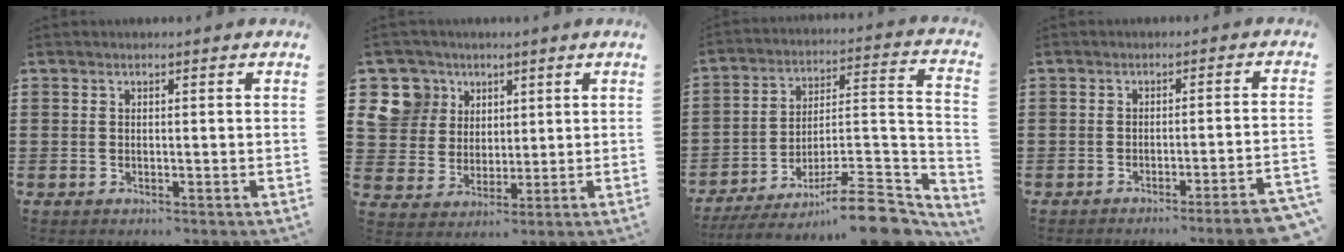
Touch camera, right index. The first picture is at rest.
{"total": 8.9, "force": [3.8, 7.9, 1.6], "torque": [-0.076, -0.006, 0.072]}
{"total": 11.5, "force": [-8.8, 2.2, 7.1], "torque": [-0.095, 0.031, -0.161]}
{"total": 3.6, "force": [-2.8, -0.6, 2.1], "torque": [-0.036, -0.015, -0.055]}